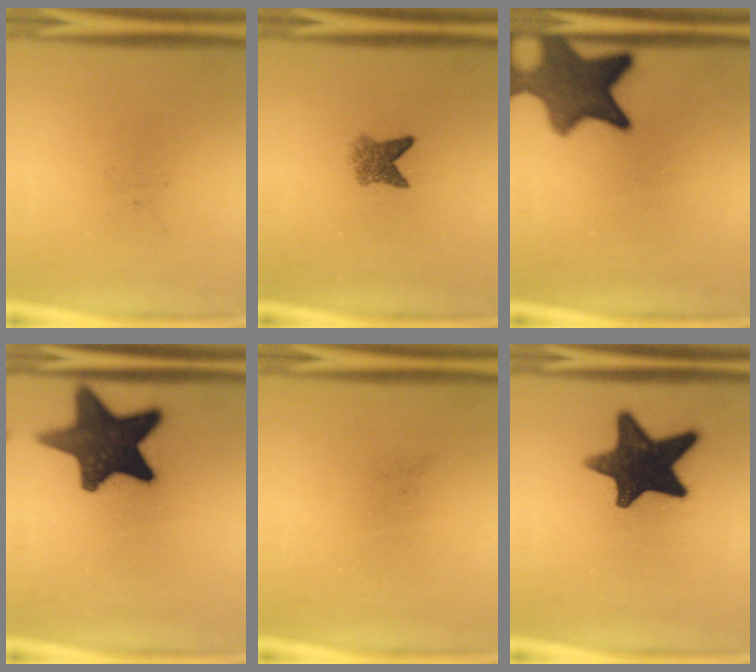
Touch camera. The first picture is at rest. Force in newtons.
{"total": 3.2}
{"total": 11.1}
{"total": 16.5}
{"total": 0.0}
{"total": 15.0}